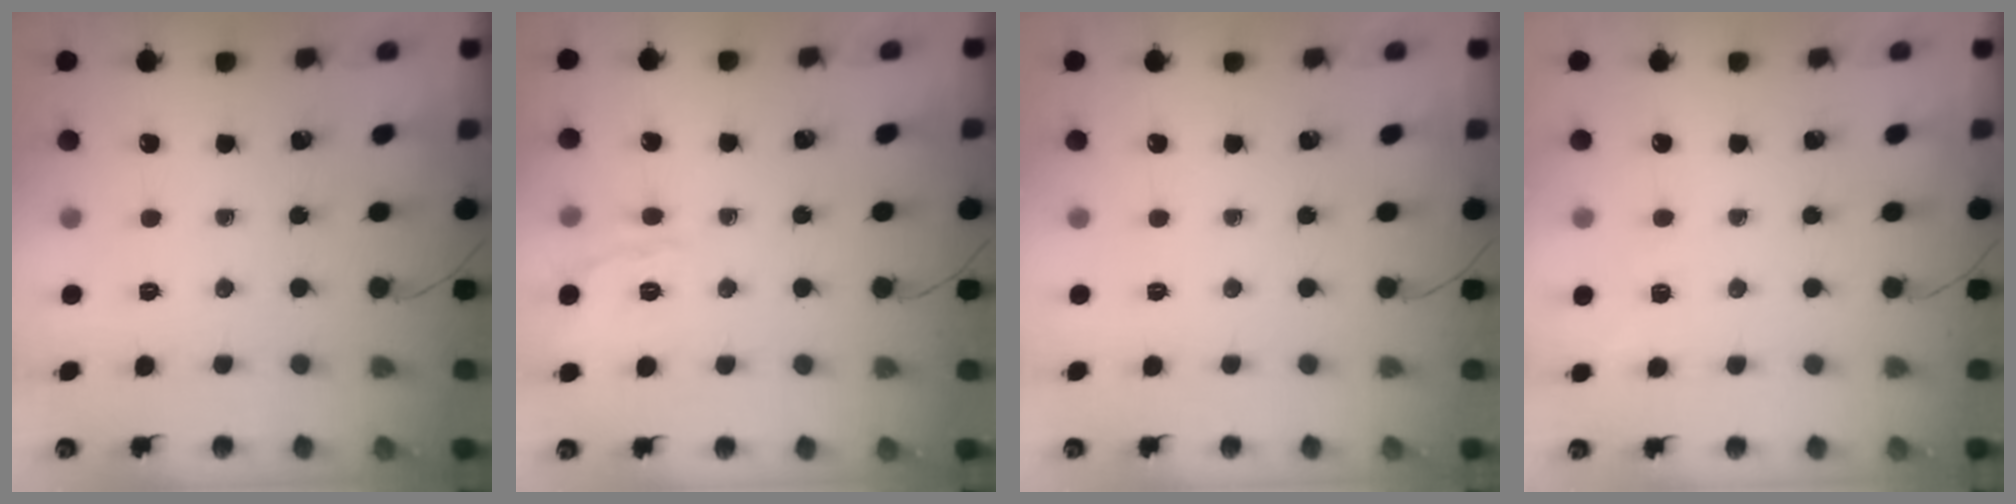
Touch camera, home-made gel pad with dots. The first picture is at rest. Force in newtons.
{"total": 4.5, "press": 4.4, "slide": 0.8}
{"total": 0.0}
{"total": 7.4, "press": 7.2, "slide": 1.6}